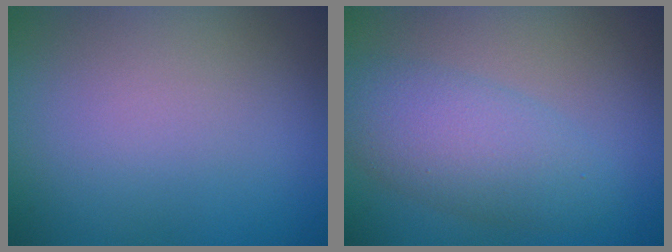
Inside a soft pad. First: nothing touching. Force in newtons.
{"total": 4.9, "press": 4.9, "slide": 0.1}